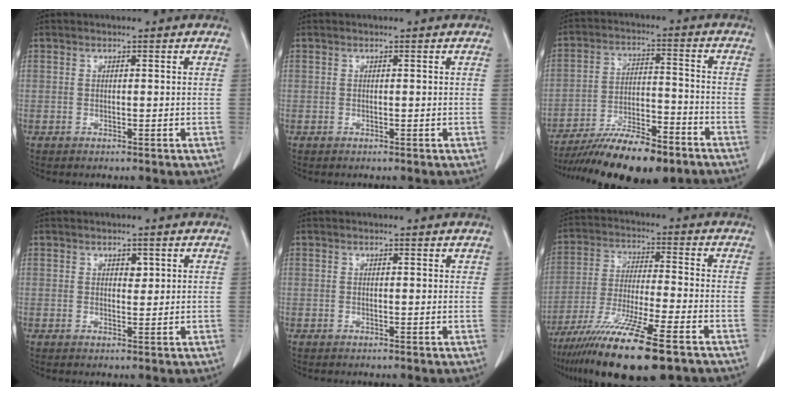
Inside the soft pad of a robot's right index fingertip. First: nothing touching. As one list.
[{"total": 0.0}, {"total": 15.1, "force": [-11.8, 3.7, 8.7], "torque": [-0.144, -0.005, -0.198]}, {"total": 1.4, "force": [0.6, 0.8, 1.0], "torque": [-0.011, -0.003, 0.008]}, {"total": 0.5, "force": [0.4, 0.3, 0.1], "torque": [0.000, 0.000, -0.001]}, {"total": 16.2, "force": [-10.9, 1.1, 12.0], "torque": [-0.221, -0.048, -0.191]}]